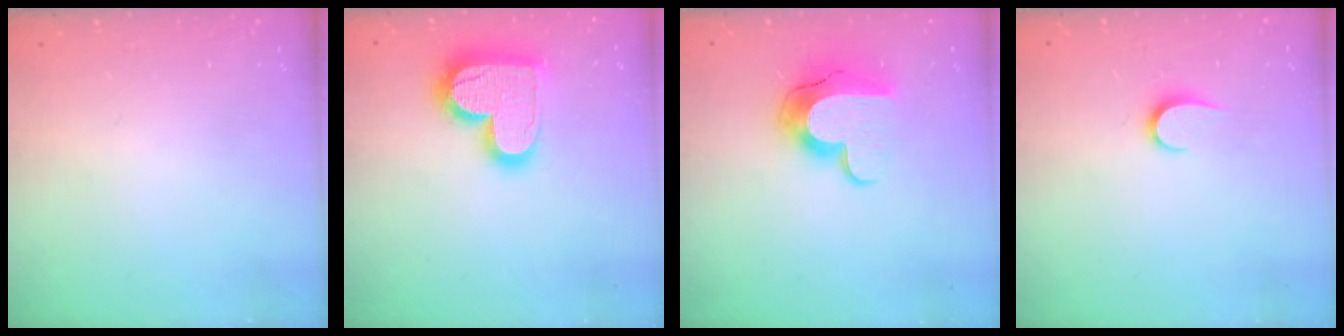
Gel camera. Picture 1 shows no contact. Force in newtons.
{"total": 16.9, "press": 16.9, "slide": 1.3}
{"total": 12.5, "press": 12.5, "slide": 0.7}
{"total": 5.0, "press": 5.0, "slide": 0.5}